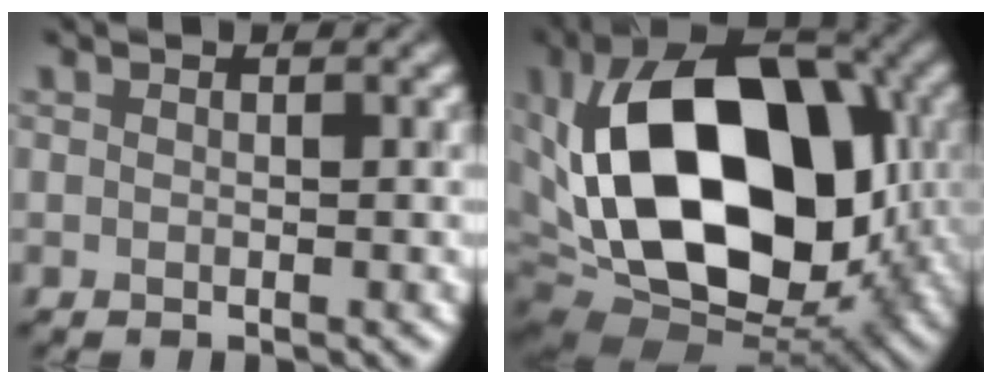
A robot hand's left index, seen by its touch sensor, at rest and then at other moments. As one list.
[{"total": 18.7, "force": [0.9, 12.1, 14.1], "torque": [-0.264, 0.001, 0.011]}]